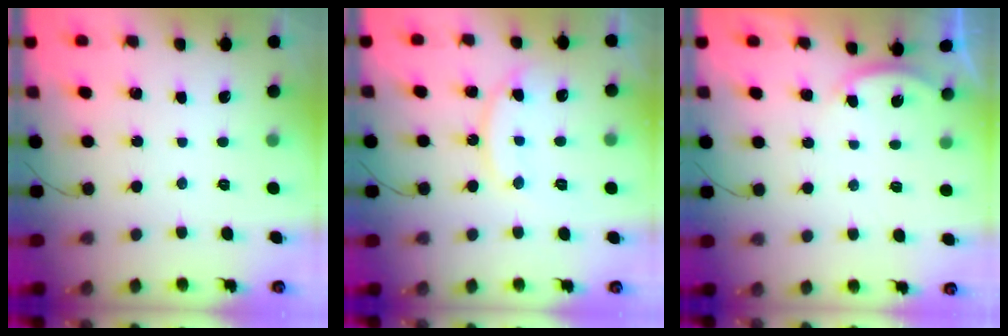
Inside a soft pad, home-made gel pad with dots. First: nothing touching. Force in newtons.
{"total": 12.3, "press": 12.3, "slide": 1.0}
{"total": 2.2, "press": 2.2, "slide": 0.5}